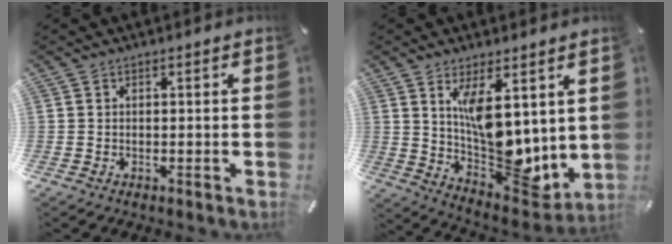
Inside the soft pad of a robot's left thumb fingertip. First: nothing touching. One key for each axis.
{"total": 12.9, "fx": 4.1, "fy": 6.8, "fz": 10.2, "tx": -0.154, "ty": -0.056, "tz": 0.082}